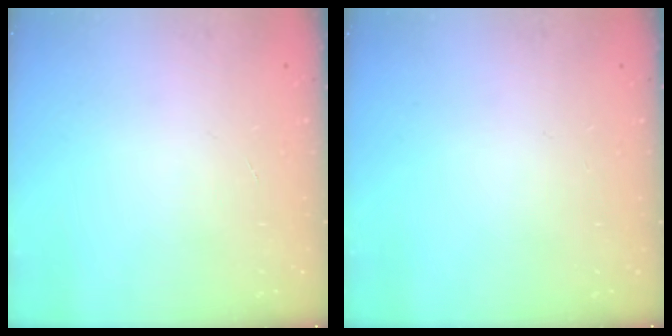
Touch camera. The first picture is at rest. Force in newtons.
{"total": 0.0}